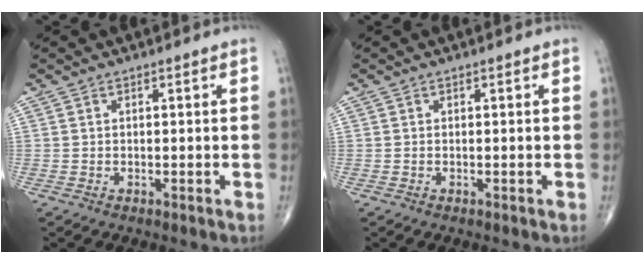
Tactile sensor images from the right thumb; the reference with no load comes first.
{"total": 0.0}